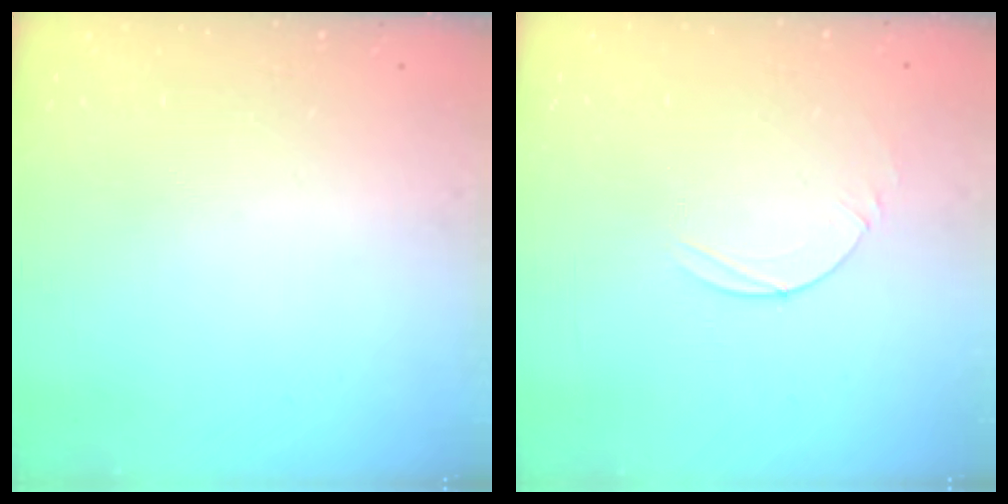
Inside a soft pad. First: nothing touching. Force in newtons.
{"total": 4.9, "press": 4.9, "slide": 0.4}